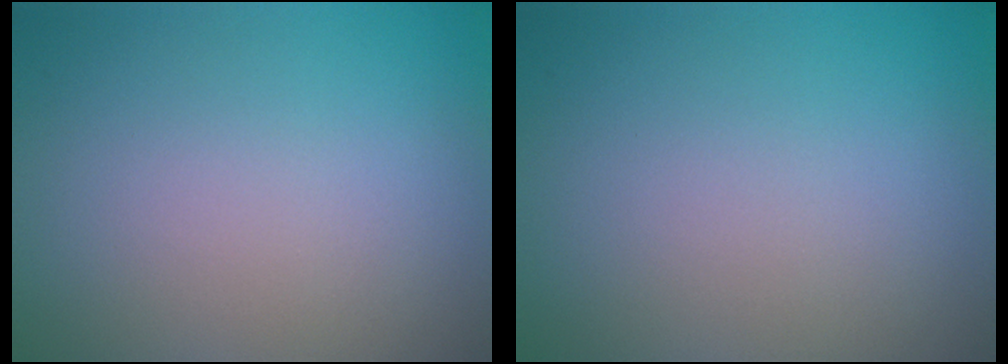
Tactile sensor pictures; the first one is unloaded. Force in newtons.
{"total": 0.0}